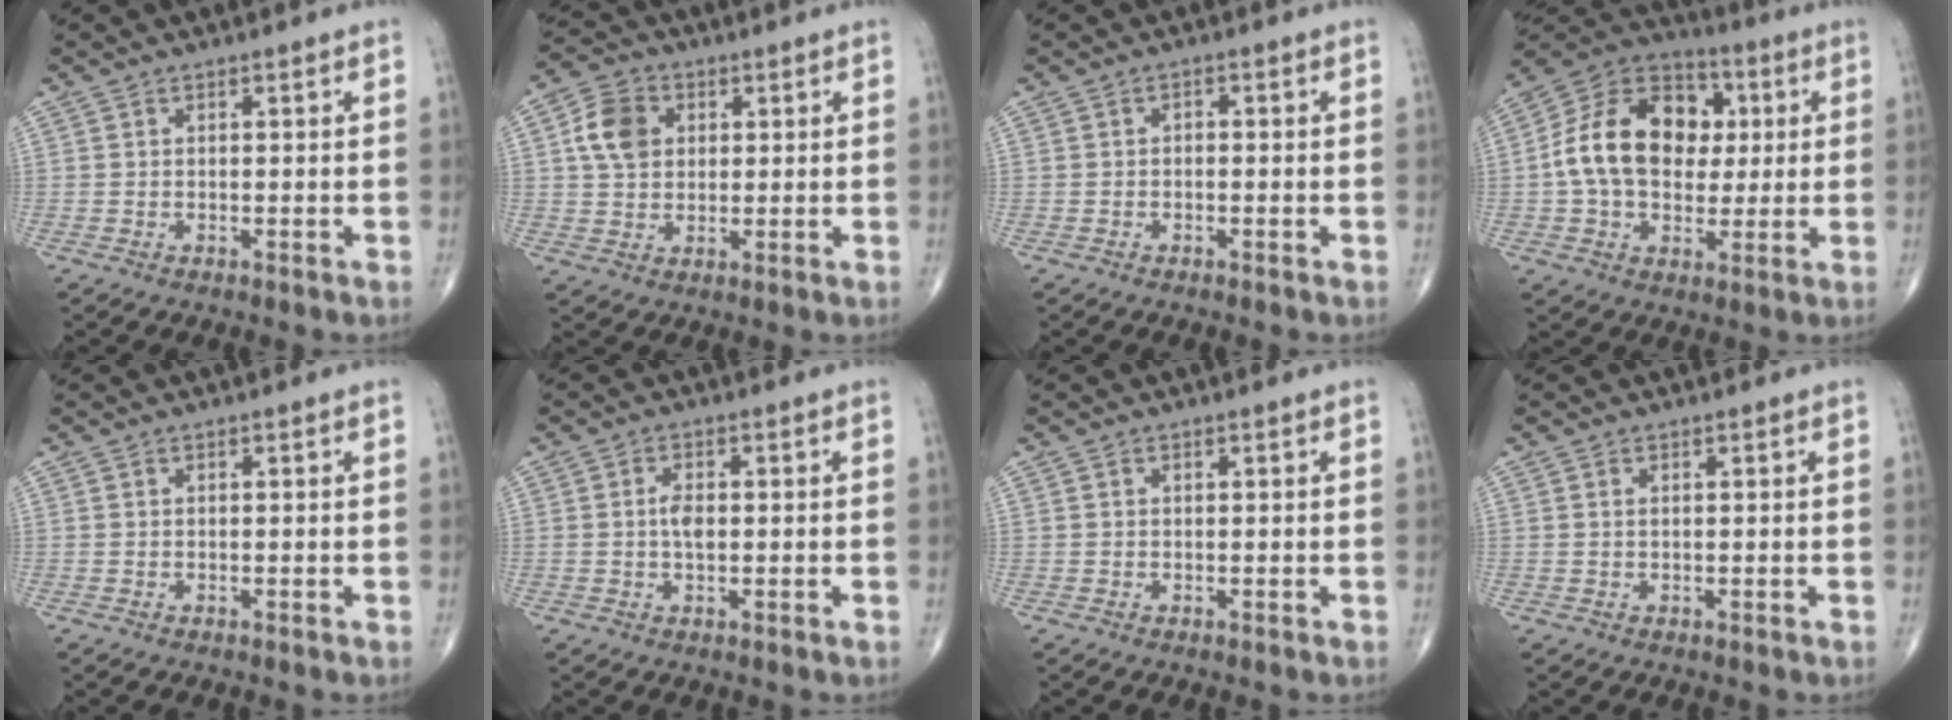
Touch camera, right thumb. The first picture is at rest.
{"total": 8.0, "force": [1.8, 6.2, 4.7], "torque": [-0.071, 0.004, 0.029]}
{"total": 0.9, "force": [-0.2, 0.6, 0.7], "torque": [-0.009, 0.006, -0.007]}
{"total": 19.2, "force": [1.8, 13.7, 13.3], "torque": [-0.201, 0.022, 0.023]}
{"total": 0.0}
{"total": 2.9, "force": [0.0, 1.5, 2.5], "torque": [-0.046, 0.001, -0.002]}
{"total": 0.0}
{"total": 0.6, "force": [0.2, 0.2, 0.5], "torque": [-0.016, 0.003, 0.005]}